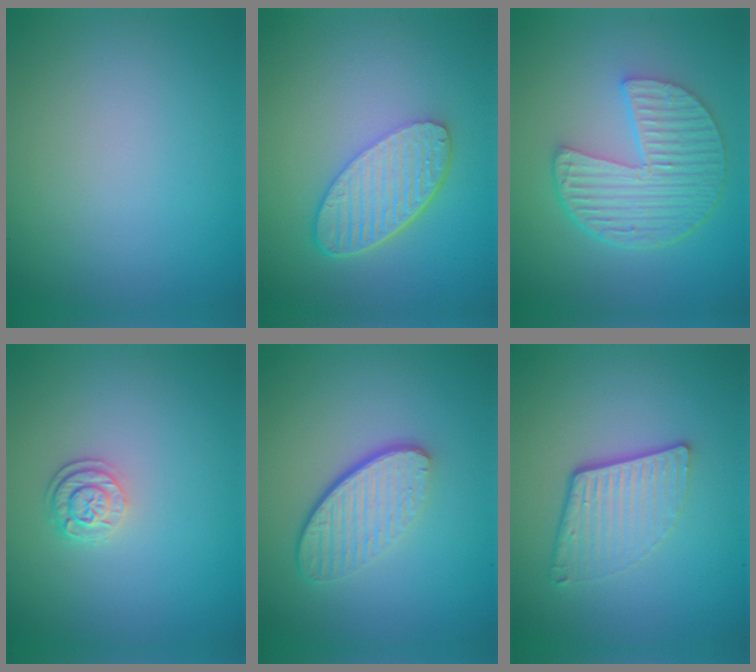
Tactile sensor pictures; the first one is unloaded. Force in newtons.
{"total": 5.6, "press": 4.2, "slide": 3.7}
{"total": 6.2, "press": 4.4, "slide": 4.3}
{"total": 2.1, "press": 1.8, "slide": 1.2}
{"total": 4.6, "press": 3.1, "slide": 3.3}
{"total": 4.5, "press": 2.9, "slide": 3.4}